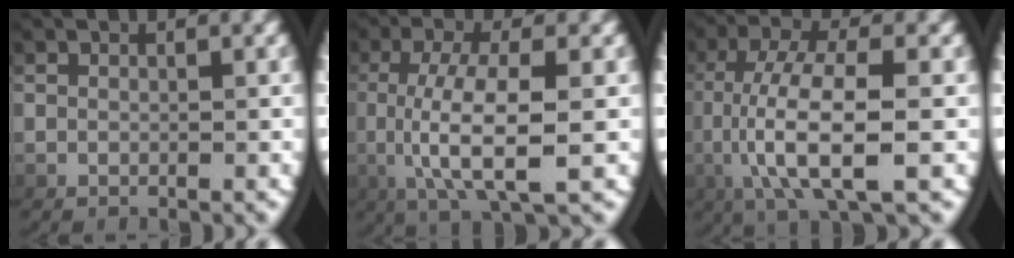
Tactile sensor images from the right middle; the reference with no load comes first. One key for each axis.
{"total": 6.8, "fx": -0.8, "fy": 2.0, "fz": 6.5, "tx": -0.141, "ty": -0.017, "tz": 0.003}
{"total": 7.4, "fx": -0.8, "fy": 2.6, "fz": 6.9, "tx": -0.155, "ty": -0.019, "tz": 0.004}